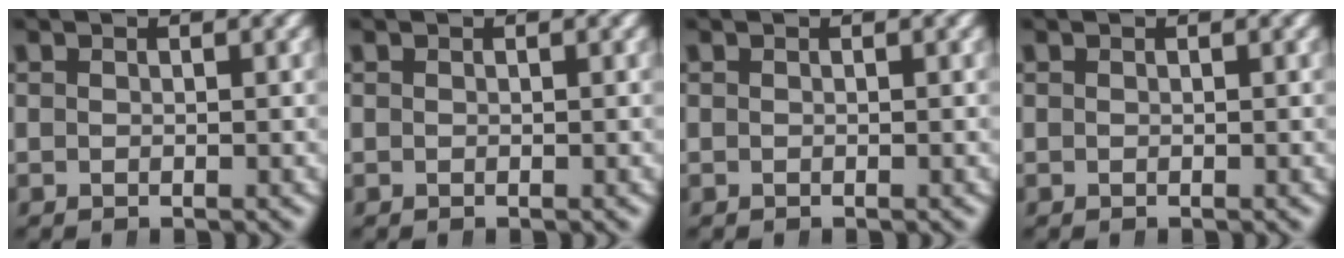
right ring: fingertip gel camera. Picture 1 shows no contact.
{"total": 0.0}
{"total": 0.0}
{"total": 0.0}